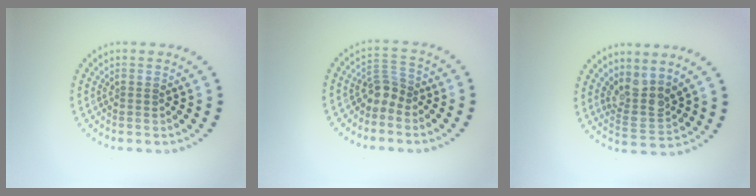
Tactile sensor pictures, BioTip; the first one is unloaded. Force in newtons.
{"total": 2.2, "press": 1.6, "slide": 1.5}
{"total": 3.2, "press": 2.4, "slide": 2.0}